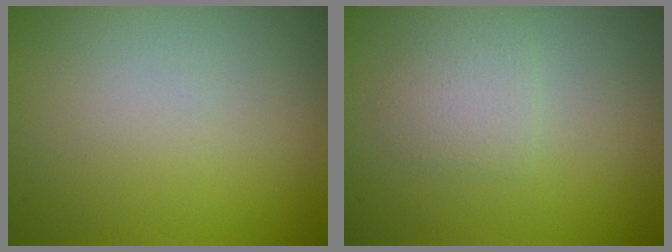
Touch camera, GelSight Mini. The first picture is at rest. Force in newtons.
{"total": 1.9, "press": 1.9, "slide": 0.0}